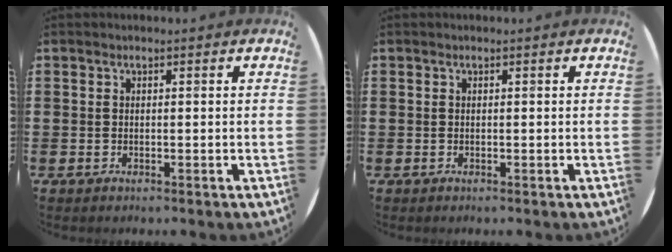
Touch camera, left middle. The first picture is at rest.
{"total": 0.0}